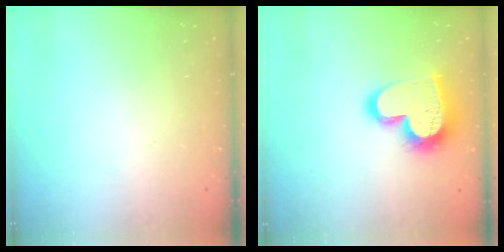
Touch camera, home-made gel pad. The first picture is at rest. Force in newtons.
{"total": 18.7, "press": 18.6, "slide": 1.4}